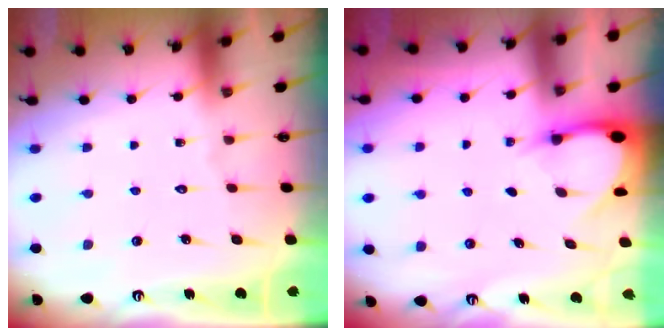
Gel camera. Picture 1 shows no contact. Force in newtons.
{"total": 3.6, "press": 3.6, "slide": 0.2}